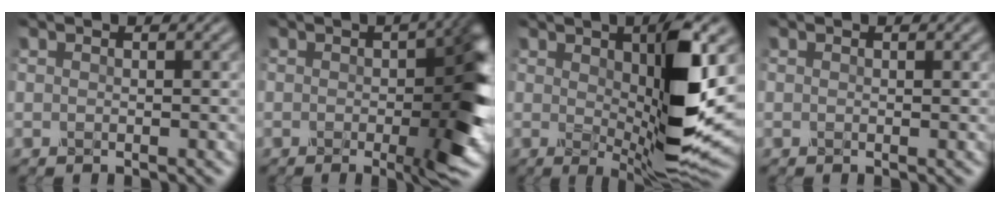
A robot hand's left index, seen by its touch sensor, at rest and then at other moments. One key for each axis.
{"total": 8.1, "fx": -1.1, "fy": 2.8, "fz": 7.5, "tx": -0.097, "ty": -0.008, "tz": -0.013}
{"total": 9.5, "fx": 1.1, "fy": 2.4, "fz": 9.2, "tx": -0.139, "ty": -0.019, "tz": 0.024}
{"total": 0.0}